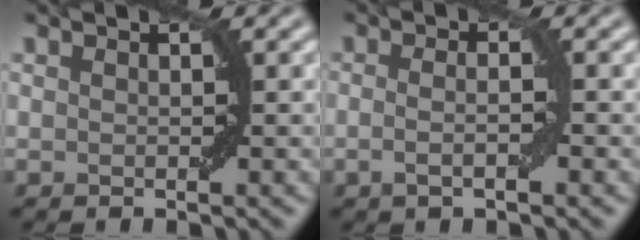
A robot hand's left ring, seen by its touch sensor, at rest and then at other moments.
{"total": 2.1, "force": [-0.5, 0.6, 2.0], "torque": [-0.035, 0.000, -0.011]}